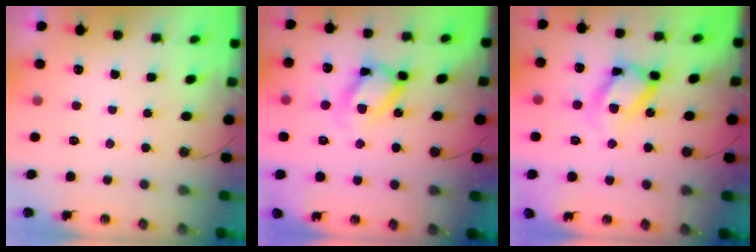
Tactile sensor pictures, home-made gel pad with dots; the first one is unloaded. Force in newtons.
{"total": 14.8, "press": 14.7, "slide": 1.3}
{"total": 16.7, "press": 16.6, "slide": 1.6}